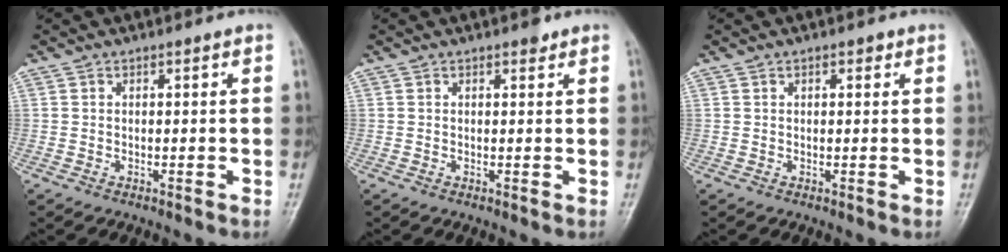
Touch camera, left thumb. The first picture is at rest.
{"total": 1.3, "force": [0.9, 0.6, 0.7], "torque": [-0.005, -0.003, 0.009]}
{"total": 1.3, "force": [0.7, 0.7, 0.9], "torque": [-0.007, 0.000, 0.007]}